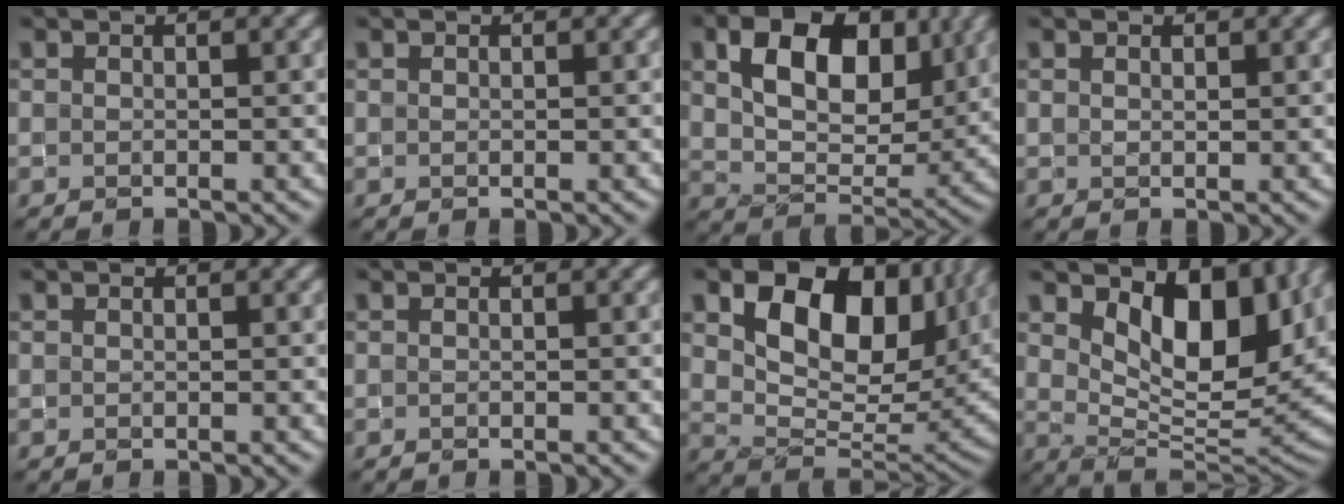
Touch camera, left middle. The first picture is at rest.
{"total": 0.0}
{"total": 9.6, "force": [3.9, 6.0, 6.5], "torque": [-0.112, 0.002, 0.065]}
{"total": 0.6, "force": [0.5, 0.3, 0.2], "torque": [-0.006, 0.002, 0.009]}
{"total": 0.0}
{"total": 0.6, "force": [-0.6, -0.1, -0.1], "torque": [0.006, -0.004, -0.013]}
{"total": 12.4, "force": [5.3, 7.4, 8.5], "torque": [-0.132, -0.004, 0.096]}
{"total": 10.3, "force": [4.2, 5.0, 8.0], "torque": [-0.123, -0.009, 0.073]}